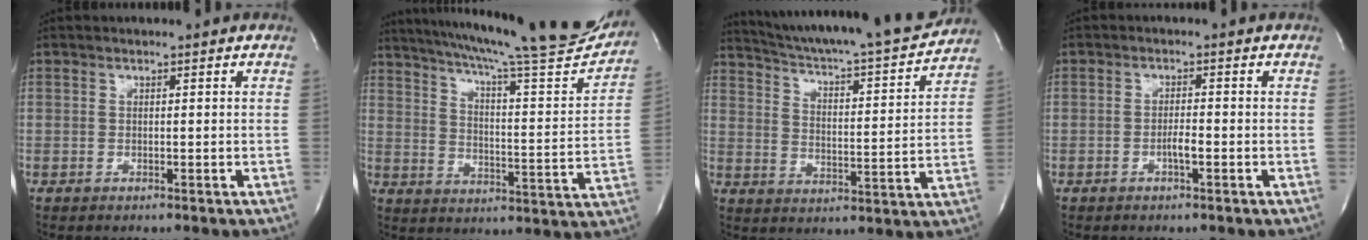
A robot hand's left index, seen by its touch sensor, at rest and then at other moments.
{"total": 27.0, "force": [23.9, 1.3, 12.6], "torque": [-0.203, -0.062, 0.312]}
{"total": 20.3, "force": [18.9, 1.3, 7.4], "torque": [-0.120, -0.034, 0.265]}
{"total": 1.9, "force": [-1.0, 0.2, 1.6], "torque": [-0.030, -0.003, -0.018]}